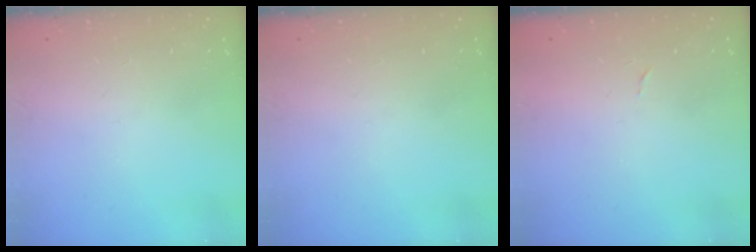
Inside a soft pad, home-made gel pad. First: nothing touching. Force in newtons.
{"total": 0.0}
{"total": 2.4, "press": 2.4, "slide": 0.4}